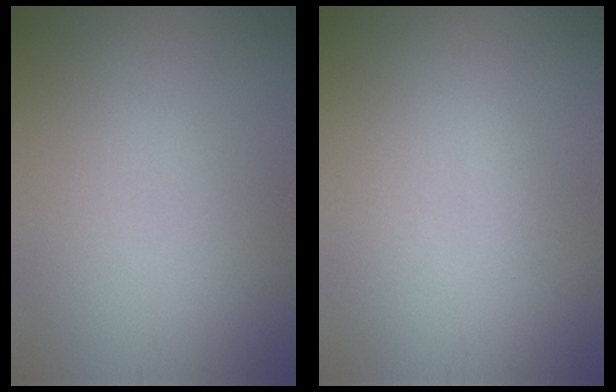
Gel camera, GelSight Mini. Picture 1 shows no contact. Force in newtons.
{"total": 0.7, "press": 0.7, "slide": 0.1}